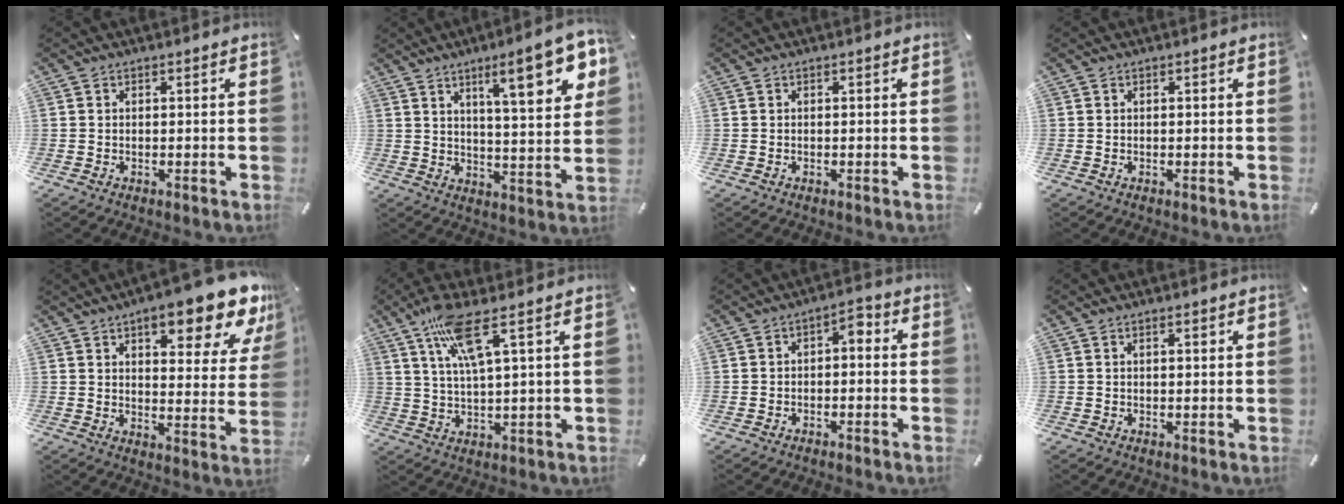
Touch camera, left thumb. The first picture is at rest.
{"total": 15.2, "force": [8.1, 3.7, 12.3], "torque": [-0.175, -0.036, 0.121]}
{"total": 0.0}
{"total": 0.0}
{"total": 15.4, "force": [10.4, 5.2, 10.1], "torque": [-0.131, -0.065, 0.170]}
{"total": 10.2, "force": [5.2, 1.5, 8.6], "torque": [-0.170, -0.003, 0.091]}
{"total": 3.3, "force": [-1.8, 1.8, 2.2], "torque": [-0.041, 0.022, -0.038]}
{"total": 0.9, "force": [0.4, 0.2, 0.8], "torque": [-0.014, 0.001, 0.007]}